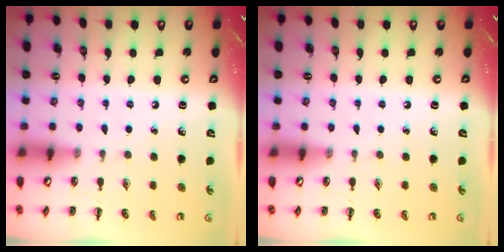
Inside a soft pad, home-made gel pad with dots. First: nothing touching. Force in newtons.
{"total": 0.0}